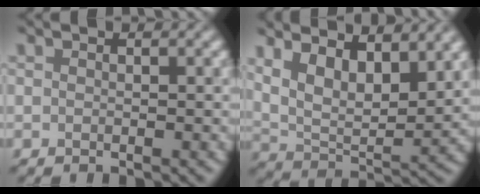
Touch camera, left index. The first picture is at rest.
{"total": 9.9, "force": [5.1, 4.4, 7.3], "torque": [-0.136, 0.012, 0.082]}